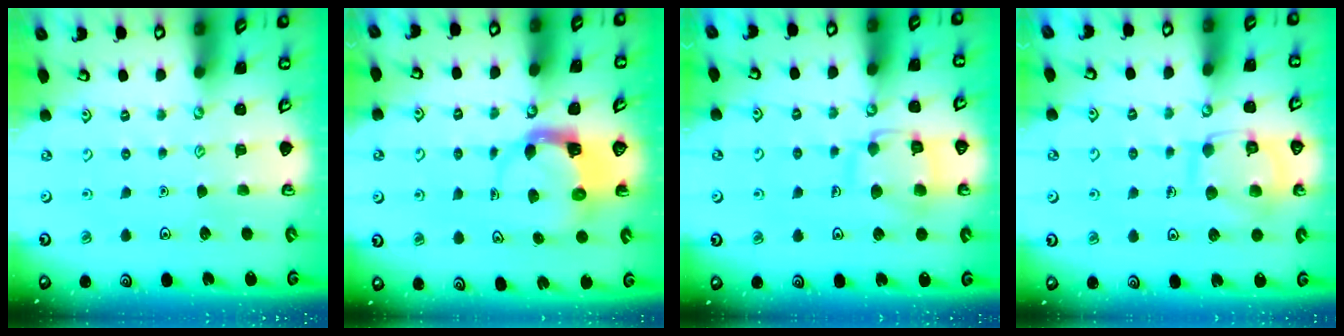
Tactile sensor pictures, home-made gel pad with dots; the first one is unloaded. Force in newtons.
{"total": 3.9, "press": 3.8, "slide": 0.6}
{"total": 12.3, "press": 12.2, "slide": 1.1}
{"total": 10.7, "press": 10.7, "slide": 0.5}